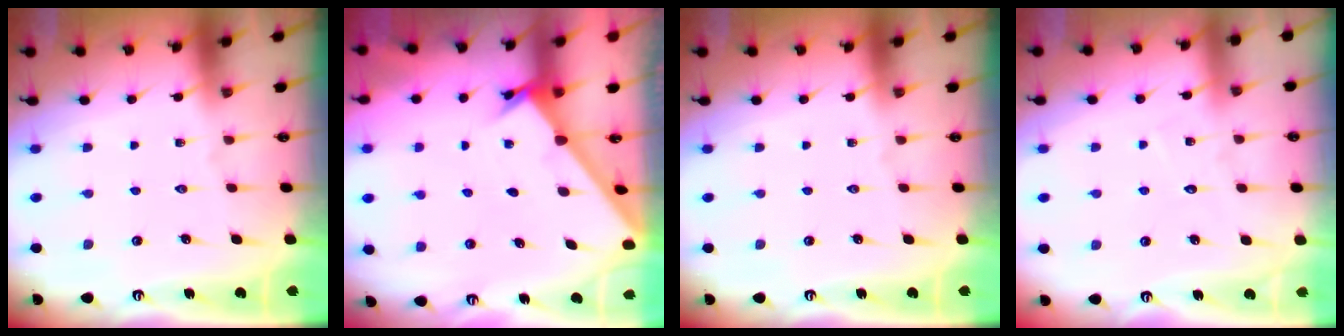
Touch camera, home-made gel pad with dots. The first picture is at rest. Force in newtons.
{"total": 2.0, "press": 2.0, "slide": 0.1}
{"total": 0.0}
{"total": 3.8, "press": 3.8, "slide": 0.4}